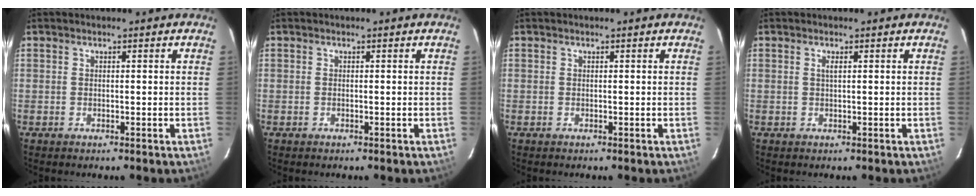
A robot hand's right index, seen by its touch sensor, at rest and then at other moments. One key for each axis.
{"total": 0.0}
{"total": 0.0}
{"total": 0.8, "fx": 0.3, "fy": 0.1, "fz": 0.8, "tx": -0.015, "ty": 0.002, "tz": 0.005}